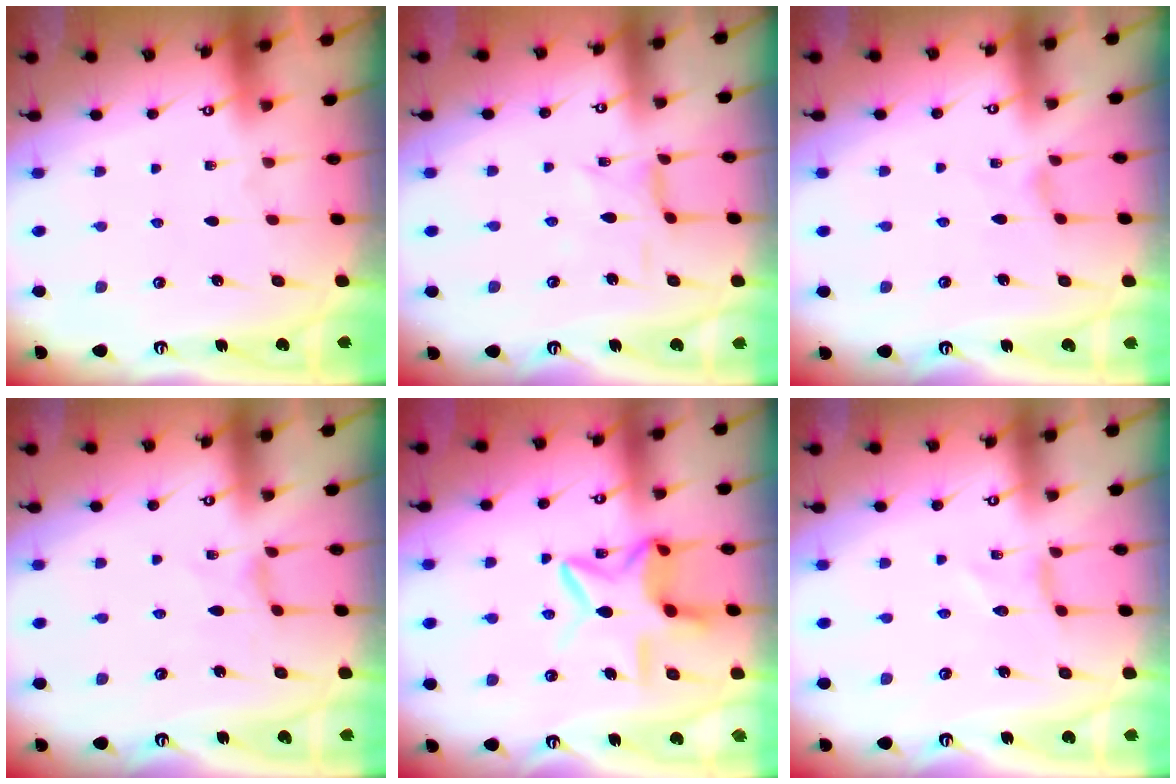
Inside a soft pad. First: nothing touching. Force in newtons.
{"total": 1.6, "press": 1.6, "slide": 0.4}
{"total": 0.8, "press": 0.8, "slide": 0.2}
{"total": 0.0}
{"total": 11.3, "press": 11.3, "slide": 0.7}
{"total": 0.0}